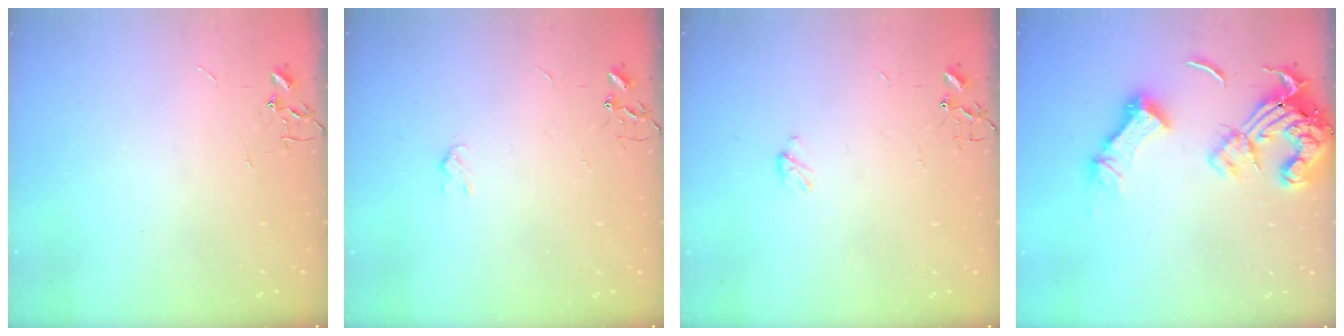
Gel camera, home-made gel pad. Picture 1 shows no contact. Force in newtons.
{"total": 3.2, "press": 3.2, "slide": 0.5}
{"total": 3.2, "press": 3.2, "slide": 0.3}
{"total": 17.6, "press": 17.5, "slide": 2.1}